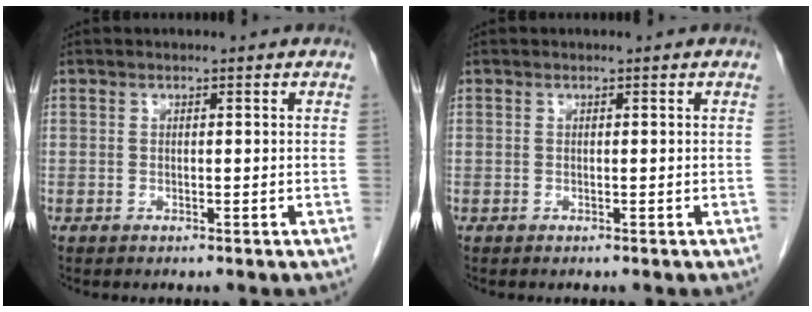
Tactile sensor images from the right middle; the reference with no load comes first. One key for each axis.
{"total": 0.0}